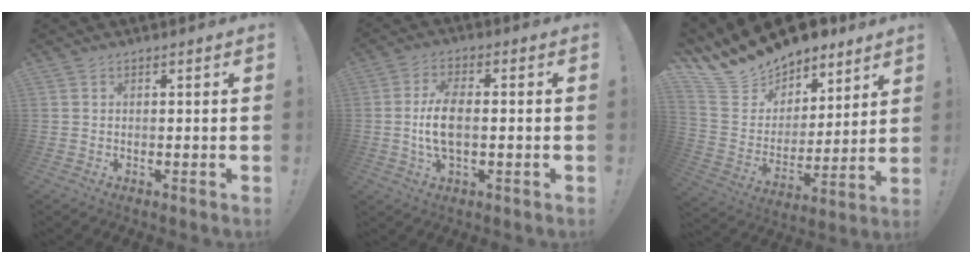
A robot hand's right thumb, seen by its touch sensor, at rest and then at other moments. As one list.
[{"total": 8.5, "force": [-0.5, 4.0, 7.5], "torque": [-0.151, -0.004, -0.014]}, {"total": 16.3, "force": [14.2, 7.1, 3.5], "torque": [-0.080, -0.111, 0.270]}]